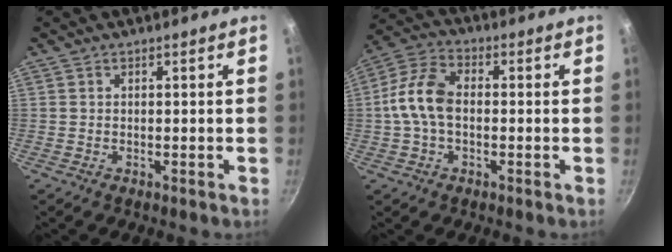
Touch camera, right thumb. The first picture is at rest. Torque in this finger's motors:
{"motor_torque": [2.58, 2.43, 1.49, -1.28, 0.64]}